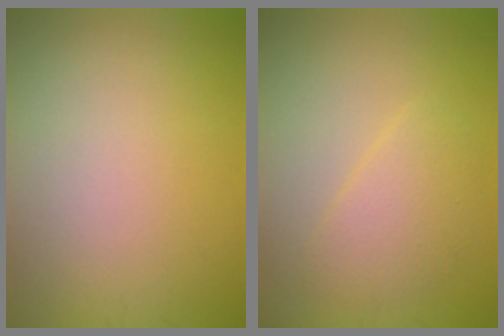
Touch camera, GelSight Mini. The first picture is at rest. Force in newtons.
{"total": 2.8, "press": 2.7, "slide": 0.2}